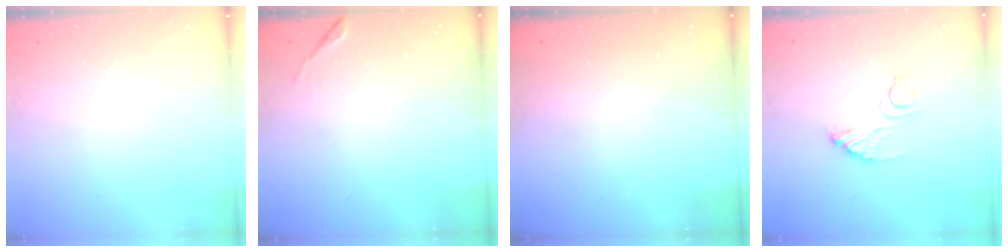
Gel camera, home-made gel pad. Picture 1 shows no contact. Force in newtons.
{"total": 5.1, "press": 5.1, "slide": 0.2}
{"total": 3.3, "press": 3.3, "slide": 0.1}
{"total": 9.3, "press": 9.3, "slide": 0.8}